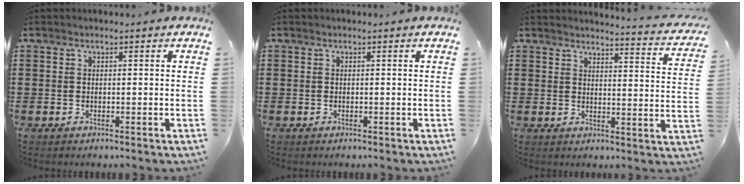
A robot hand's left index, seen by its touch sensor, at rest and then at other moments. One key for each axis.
{"total": 0.0}
{"total": 2.8, "fx": 2.7, "fy": -0.4, "fz": 0.7, "tx": -0.021, "ty": -0.029, "tz": 0.041}